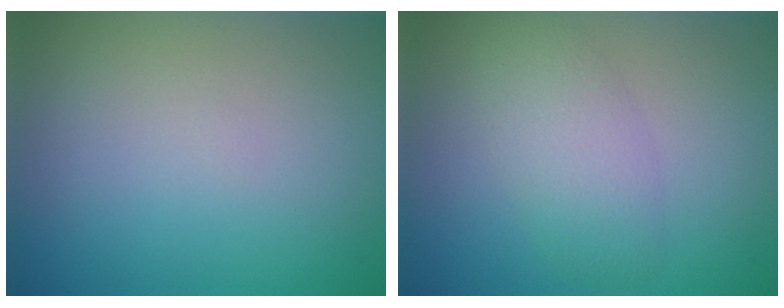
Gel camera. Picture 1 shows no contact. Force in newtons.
{"total": 3.5, "press": 3.5, "slide": 0.4}